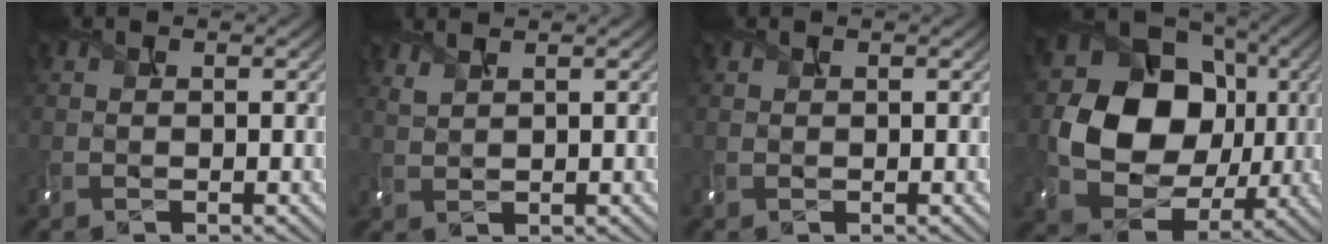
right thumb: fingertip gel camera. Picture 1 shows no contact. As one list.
[{"total": 2.1, "force": [1.8, 0.6, 1.0], "torque": [-0.014, 0.007, 0.031]}, {"total": 0.0}, {"total": 12.7, "force": [0.1, 10.6, 7.0], "torque": [-0.130, -0.012, 0.008]}]